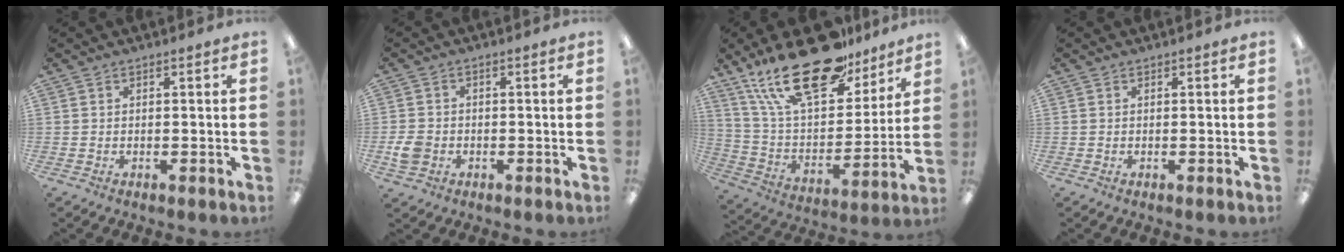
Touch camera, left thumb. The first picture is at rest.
{"total": 4.1, "force": [-1.3, 3.3, 2.1], "torque": [-0.046, 0.003, -0.024]}
{"total": 25.6, "force": [17.5, 10.8, 15.2], "torque": [-0.278, -0.102, 0.303]}
{"total": 0.0}